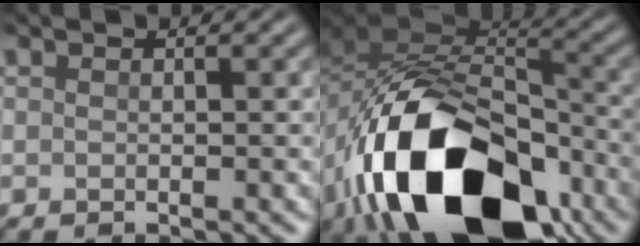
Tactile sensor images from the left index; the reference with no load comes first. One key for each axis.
{"total": 17.0, "fx": -8.2, "fy": 9.5, "fz": 11.5, "tx": -0.207, "ty": -0.017, "tz": -0.140}